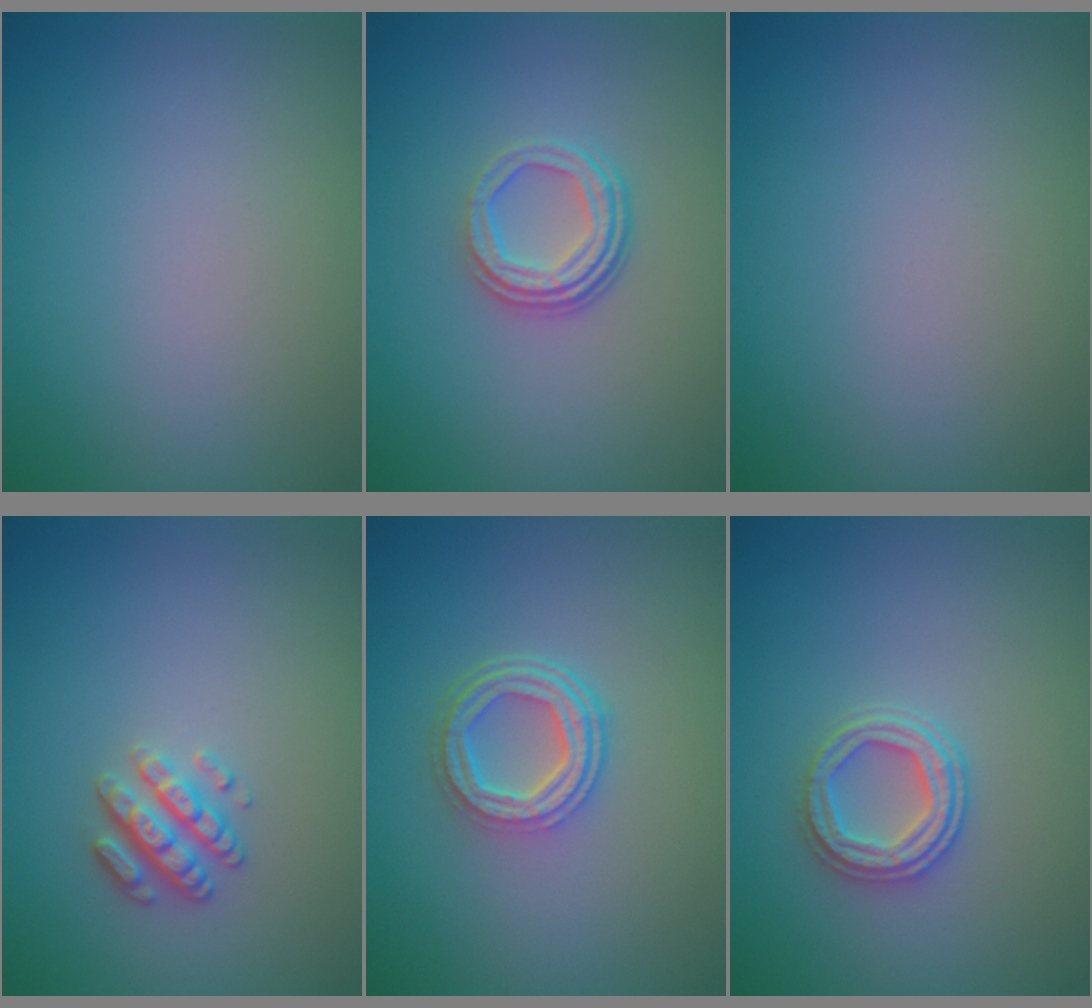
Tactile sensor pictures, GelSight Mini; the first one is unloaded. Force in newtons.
{"total": 3.5, "press": 2.5, "slide": 2.5}
{"total": 0.0}
{"total": 2.8, "press": 2.5, "slide": 1.0}
{"total": 4.4, "press": 3.4, "slide": 2.8}
{"total": 2.8, "press": 2.7, "slide": 0.8}